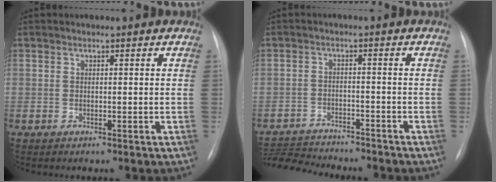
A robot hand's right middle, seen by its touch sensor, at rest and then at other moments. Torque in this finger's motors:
{"motor_torque": [0.91, -1.23, 0.12, 0.06]}